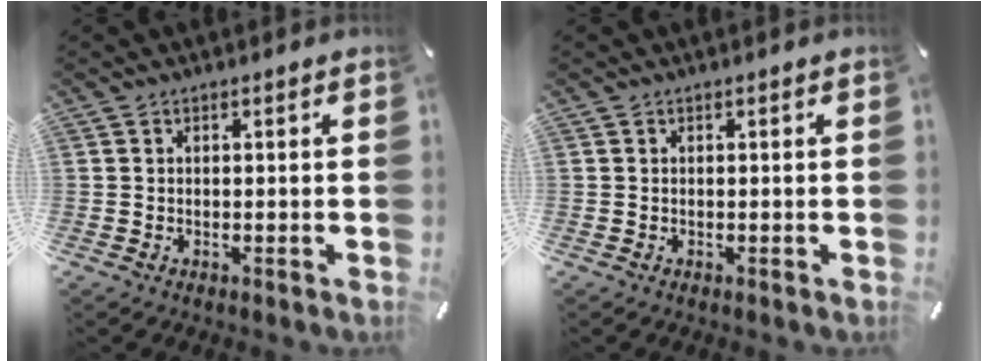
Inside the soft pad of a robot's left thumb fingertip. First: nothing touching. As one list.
[{"total": 0.0}]